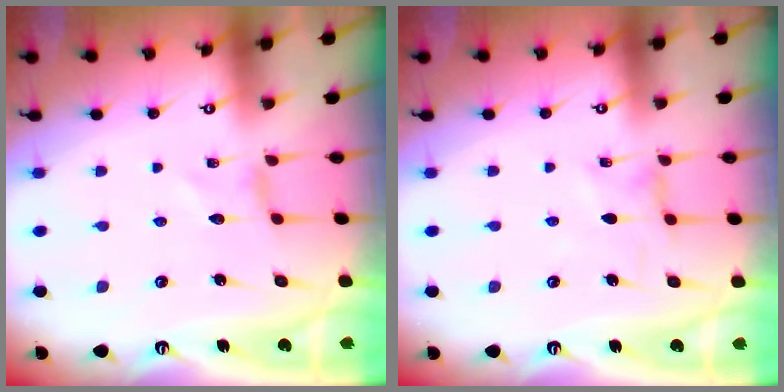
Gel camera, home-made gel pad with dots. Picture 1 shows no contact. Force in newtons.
{"total": 0.0}